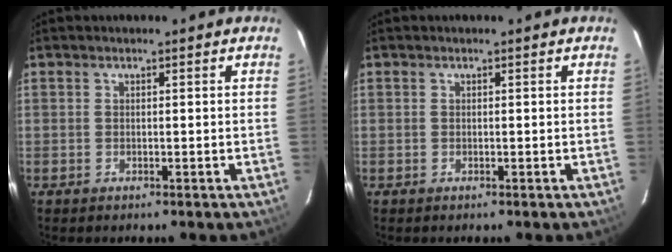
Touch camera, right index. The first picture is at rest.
{"total": 0.0}